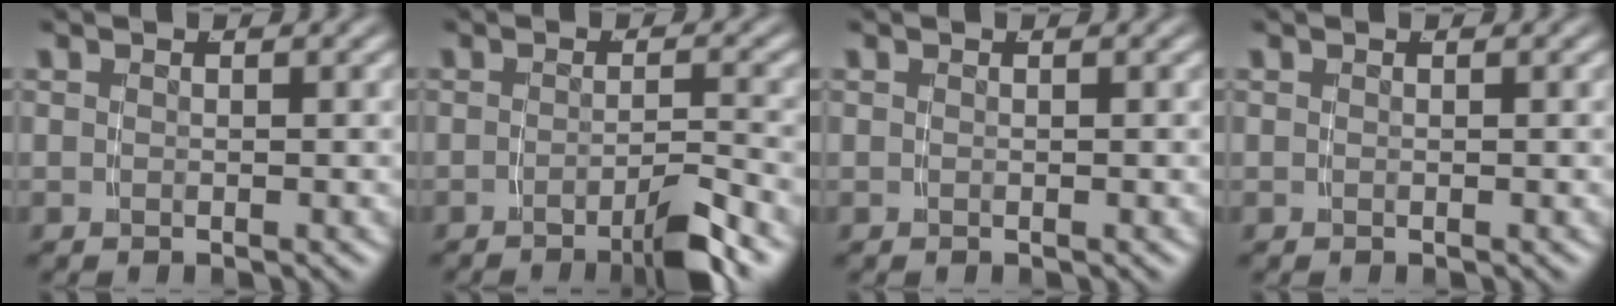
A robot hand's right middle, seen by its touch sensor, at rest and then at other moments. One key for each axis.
{"total": 3.9, "fx": -2.7, "fy": 0.0, "fz": 2.8, "tx": -0.033, "ty": 0.002, "tz": -0.051}
{"total": 0.0}
{"total": 0.0}